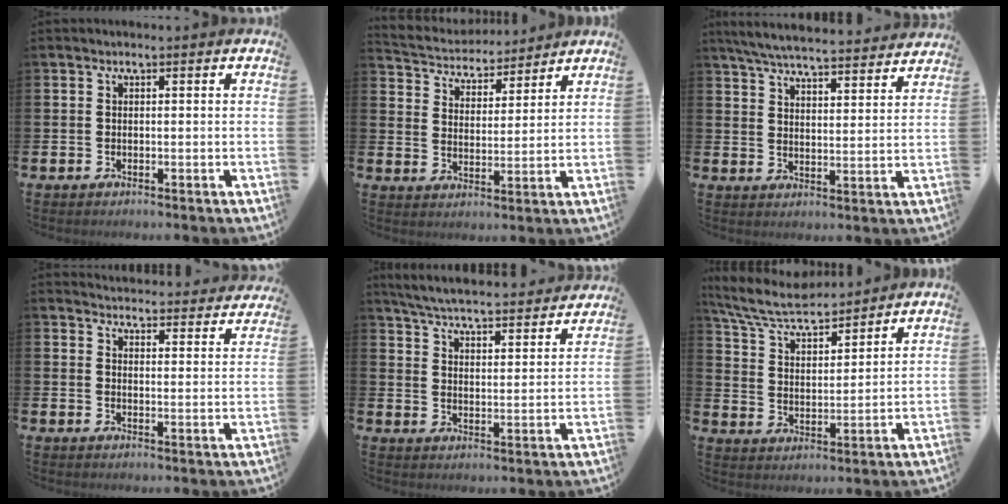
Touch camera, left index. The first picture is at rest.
{"total": 4.7, "force": [4.5, 1.4, -0.1], "torque": [-0.025, -0.034, 0.075]}
{"total": 6.3, "force": [6.1, 0.5, 1.5], "torque": [-0.046, -0.043, 0.107]}
{"total": 4.4, "force": [4.4, 0.5, 0.1], "torque": [-0.011, -0.036, 0.077]}
{"total": 5.8, "force": [5.7, 0.3, 1.1], "torque": [-0.047, -0.043, 0.098]}
{"total": 7.5, "force": [6.8, 1.5, 2.6], "torque": [-0.081, -0.039, 0.120]}